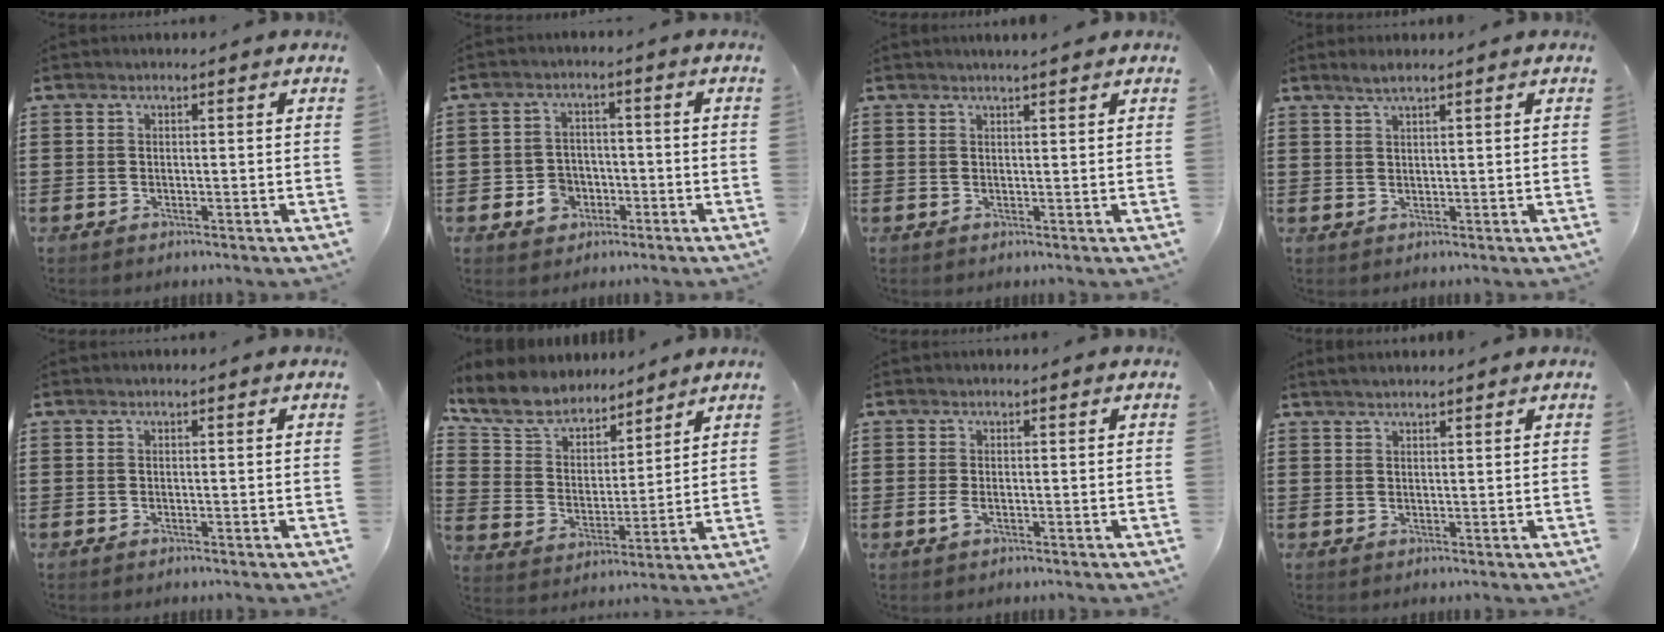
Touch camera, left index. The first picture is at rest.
{"total": 4.5, "force": [-2.0, 3.7, 1.6], "torque": [-0.035, 0.009, -0.036]}
{"total": 1.3, "force": [1.2, -0.1, 0.5], "torque": [-0.010, -0.001, 0.023]}
{"total": 1.9, "force": [1.5, 0.2, 1.2], "torque": [-0.025, 0.002, 0.027]}
{"total": 0.0}
{"total": 7.3, "force": [6.6, 2.7, 1.6], "torque": [-0.071, -0.035, 0.117]}
{"total": 1.5, "force": [-0.2, 0.6, 1.3], "torque": [-0.033, -0.004, -0.006]}
{"total": 1.5, "force": [1.4, 0.2, 0.5], "torque": [-0.012, 0.003, 0.026]}